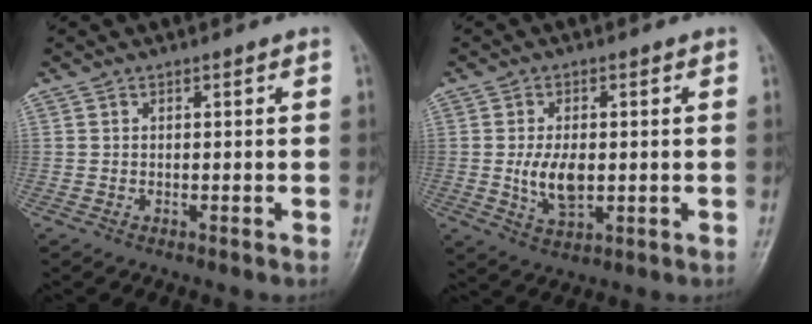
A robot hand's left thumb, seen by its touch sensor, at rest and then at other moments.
{"total": 6.6, "force": [-0.2, 3.7, 5.5], "torque": [-0.099, -0.010, 0.001]}